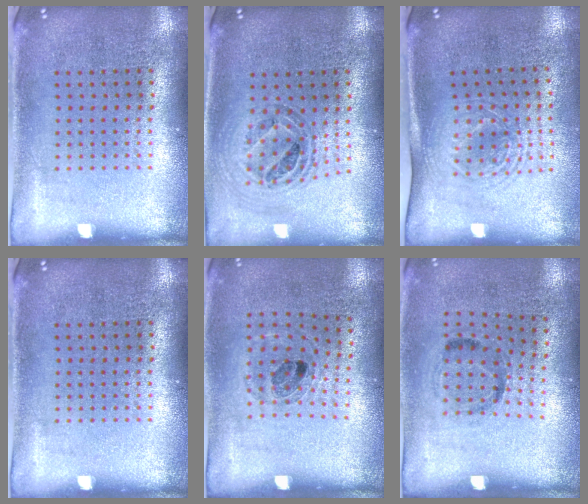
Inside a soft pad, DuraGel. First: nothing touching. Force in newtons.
{"total": 0.9, "press": 0.9, "slide": 0.0}
{"total": 1.7, "press": 1.3, "slide": 1.0}
{"total": 0.0}
{"total": 1.0, "press": 0.9, "slide": 0.4}
{"total": 1.1, "press": 0.6, "slide": 0.9}